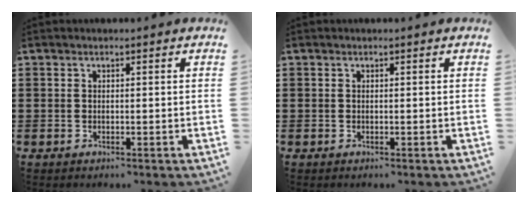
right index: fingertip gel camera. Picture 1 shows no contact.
{"total": 0.0}